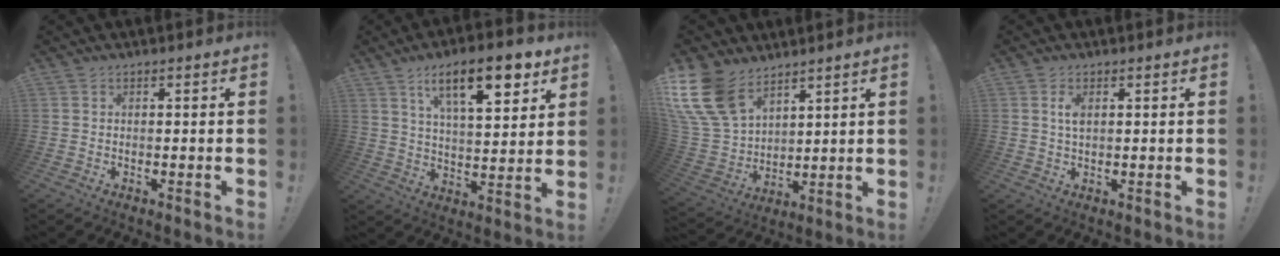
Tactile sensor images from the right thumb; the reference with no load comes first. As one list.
[{"total": 16.3, "force": [8.7, 5.5, 12.6], "torque": [-0.190, -0.032, 0.135]}, {"total": 17.3, "force": [10.5, 10.3, 9.1], "torque": [-0.204, -0.059, 0.202]}, {"total": 2.9, "force": [0.9, 1.3, 2.5], "torque": [-0.041, 0.000, 0.013]}]